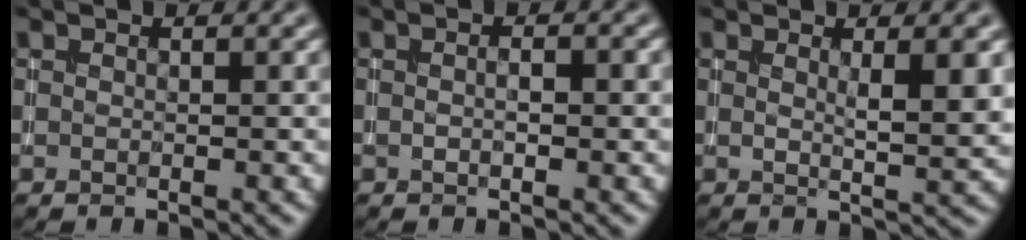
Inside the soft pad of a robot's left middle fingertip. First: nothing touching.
{"total": 1.3, "force": [-0.1, 0.4, 1.2], "torque": [-0.018, -0.002, -0.001]}
{"total": 3.2, "force": [0.9, 0.7, 3.0], "torque": [-0.039, -0.005, 0.014]}